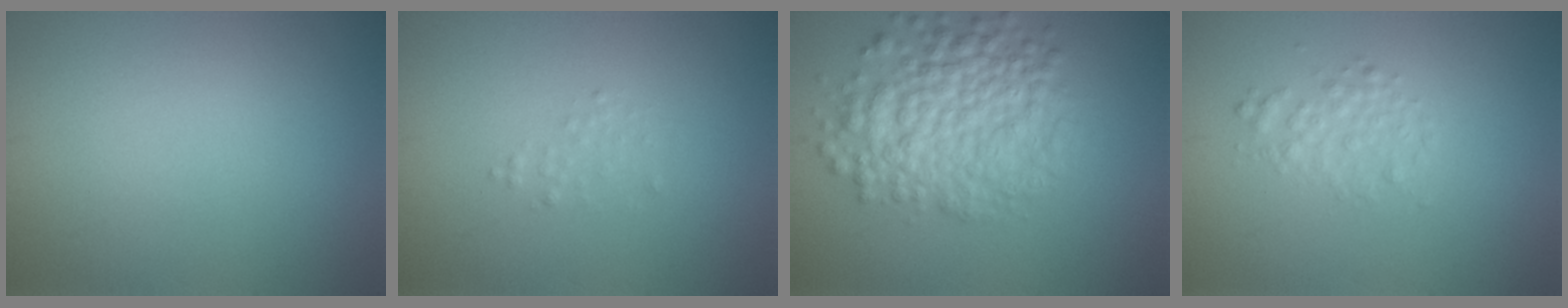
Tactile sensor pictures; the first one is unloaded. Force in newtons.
{"total": 0.8, "press": 0.8, "slide": 0.0}
{"total": 6.8, "press": 6.8, "slide": 0.3}
{"total": 1.7, "press": 1.7, "slide": 0.0}